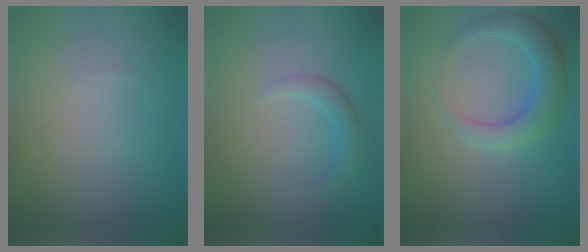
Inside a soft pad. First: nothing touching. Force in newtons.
{"total": 1.9, "press": 1.9, "slide": 0.1}
{"total": 4.3, "press": 4.3, "slide": 0.2}